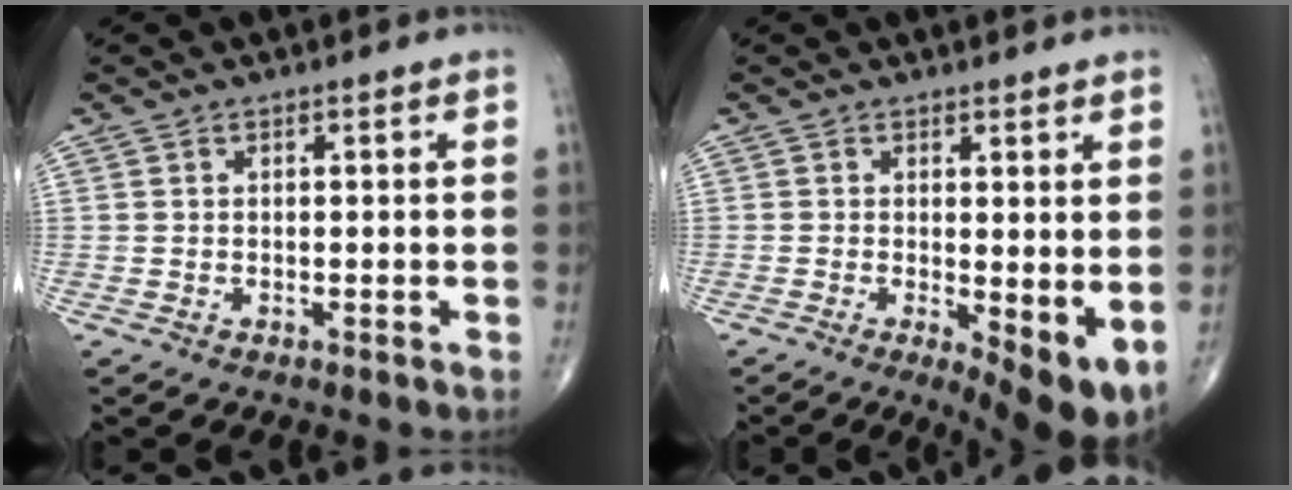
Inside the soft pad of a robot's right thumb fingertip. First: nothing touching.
{"total": 7.4, "force": [-0.7, 2.4, 7.0], "torque": [-0.099, -0.020, -0.006]}